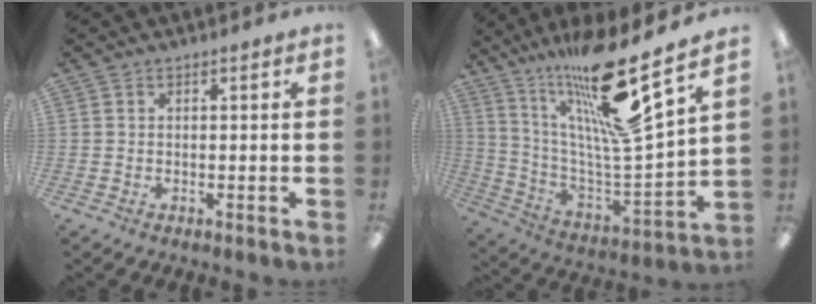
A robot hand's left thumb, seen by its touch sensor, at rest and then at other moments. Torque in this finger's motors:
{"motor_torque": [0.42, 0.36, 1.56, -1.21, 0.25]}